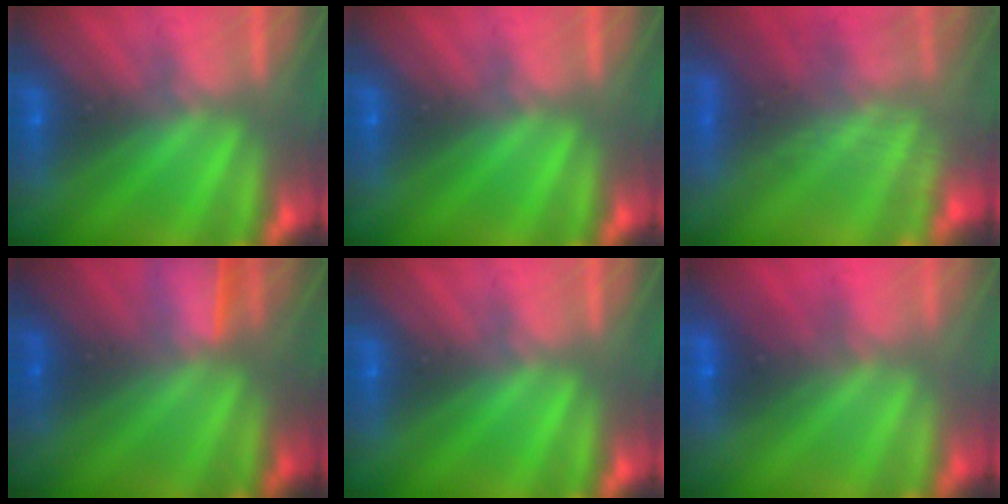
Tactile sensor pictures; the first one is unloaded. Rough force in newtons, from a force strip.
{"total": 0.0}
{"total": 7.4}
{"total": 1.6}
{"total": 0.0}
{"total": 1.7}